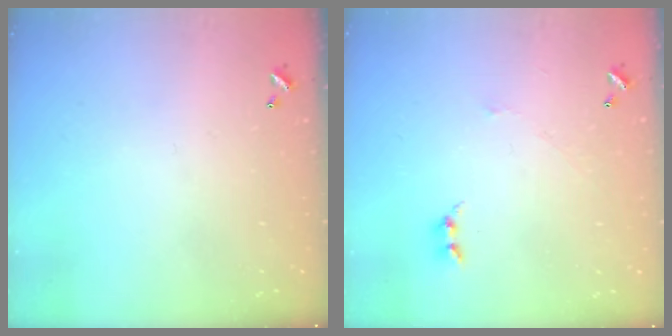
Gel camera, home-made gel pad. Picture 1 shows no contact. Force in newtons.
{"total": 2.7, "press": 2.6, "slide": 0.4}